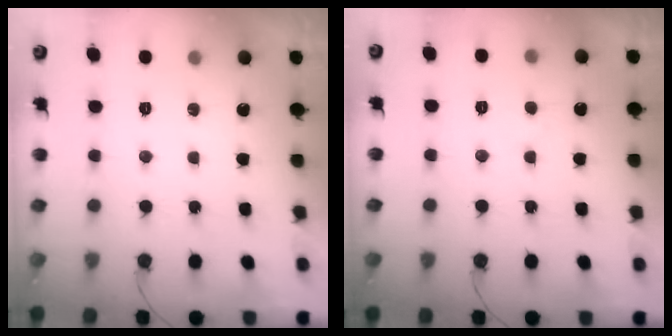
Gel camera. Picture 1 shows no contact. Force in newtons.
{"total": 2.0, "press": 2.0, "slide": 0.2}